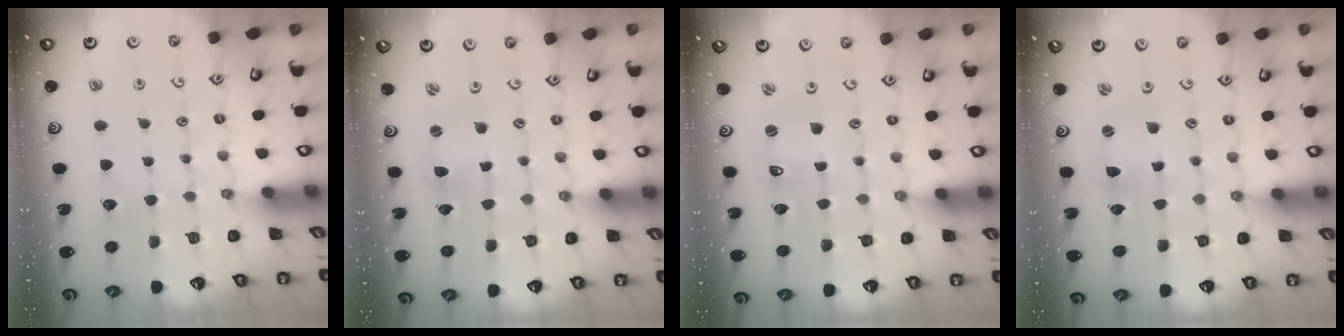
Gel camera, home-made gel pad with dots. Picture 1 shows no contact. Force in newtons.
{"total": 1.2, "press": 1.2, "slide": 0.2}
{"total": 0.6, "press": 0.6, "slide": 0.1}
{"total": 1.4, "press": 1.4, "slide": 0.2}